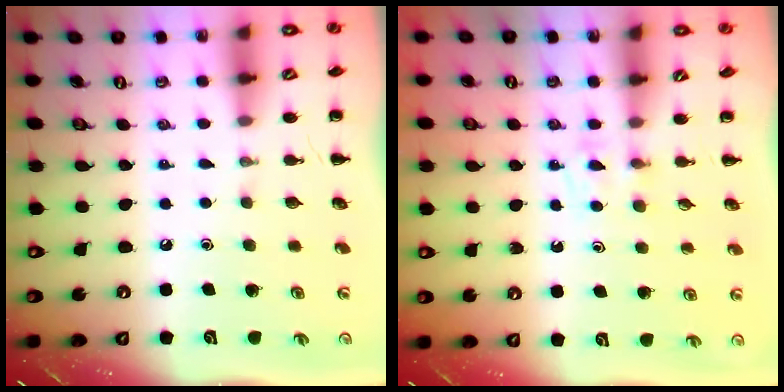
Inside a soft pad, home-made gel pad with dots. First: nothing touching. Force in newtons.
{"total": 3.3, "press": 3.0, "slide": 1.3}